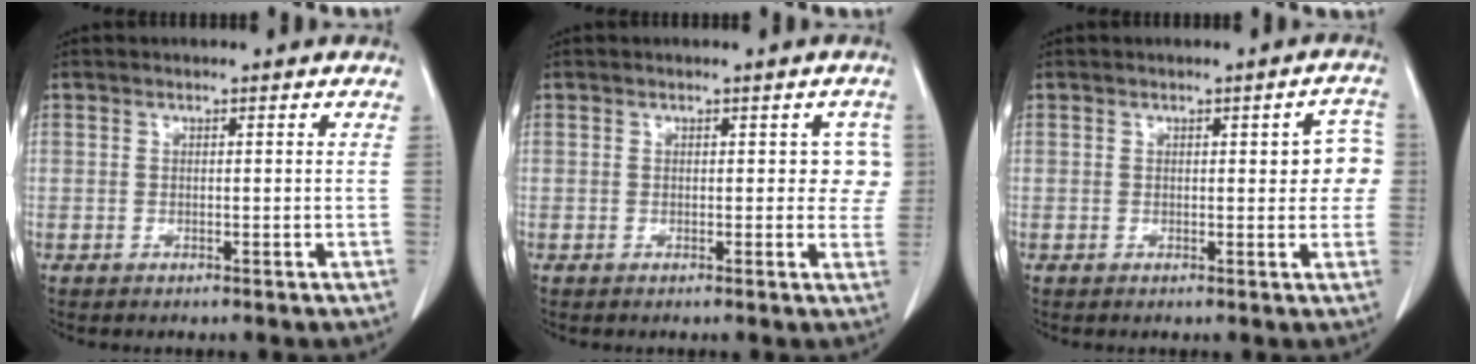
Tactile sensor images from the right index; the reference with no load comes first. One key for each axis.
{"total": 3.1, "fx": 0.7, "fy": 2.1, "fz": 2.2, "tx": -0.004, "ty": 0.012, "tz": 0.002}
{"total": 4.8, "fx": 0.6, "fy": 1.7, "fz": 4.4, "tx": -0.039, "ty": 0.016, "tz": 0.004}